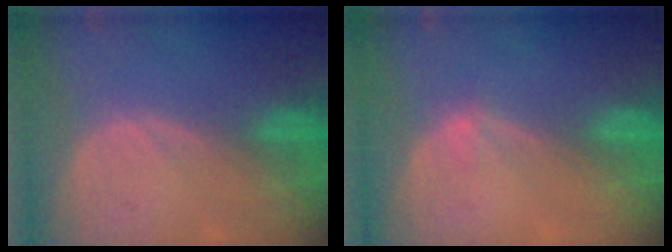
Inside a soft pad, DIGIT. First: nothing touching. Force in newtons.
{"total": 0.8, "press": 0.6, "slide": 0.5}